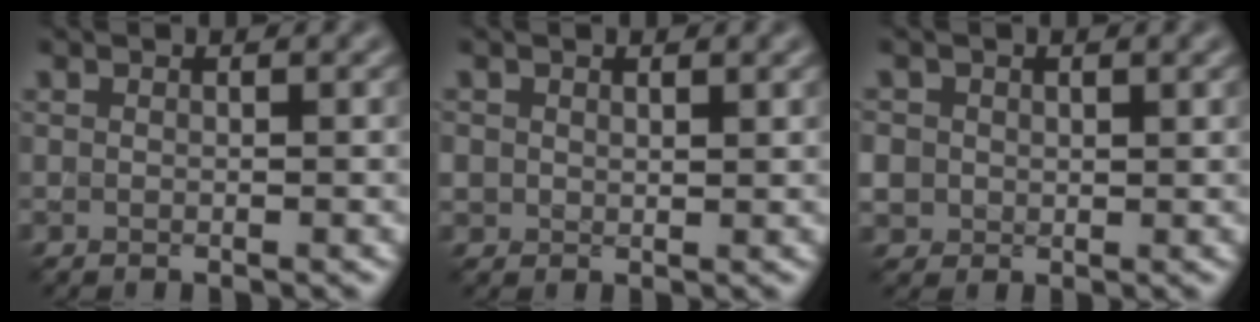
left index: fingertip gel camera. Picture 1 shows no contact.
{"total": 1.1, "force": [0.6, 0.9, 0.3], "torque": [-0.007, -0.002, 0.013]}
{"total": 3.0, "force": [0.6, 2.8, 0.9], "torque": [-0.033, 0.007, 0.012]}